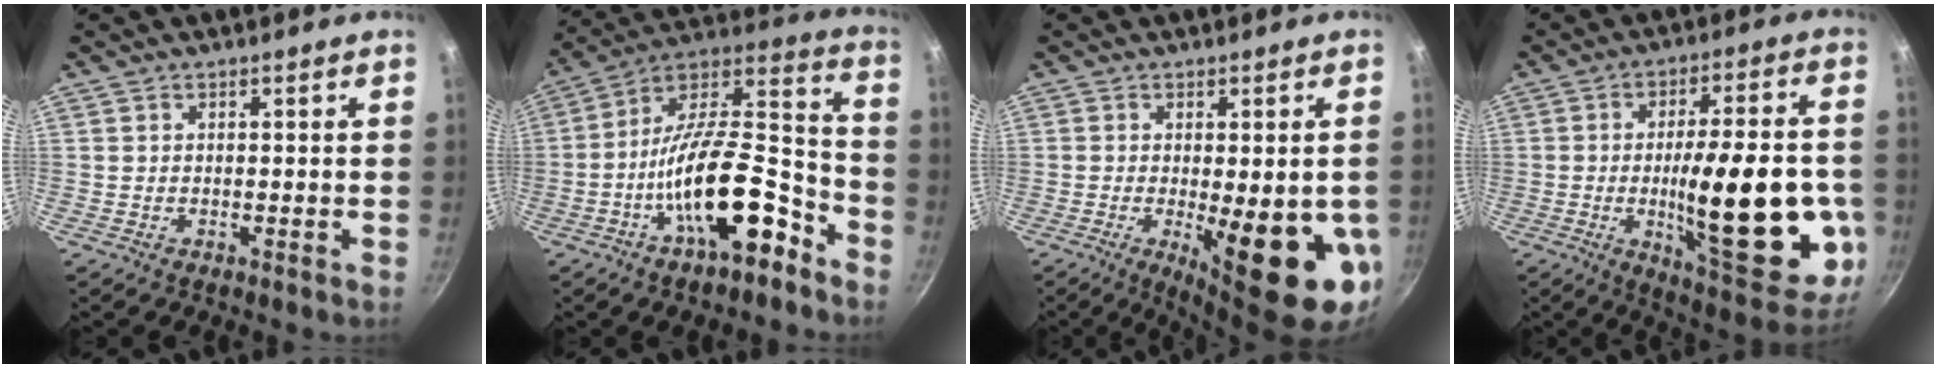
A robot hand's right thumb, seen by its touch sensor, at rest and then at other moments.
{"total": 21.4, "force": [-10.0, 8.4, 17.0], "torque": [-0.245, 0.078, -0.176]}
{"total": 16.6, "force": [-3.8, 4.8, 15.5], "torque": [-0.186, -0.020, -0.036]}
{"total": 25.4, "force": [-4.2, 8.1, 23.7], "torque": [-0.316, 0.001, -0.050]}